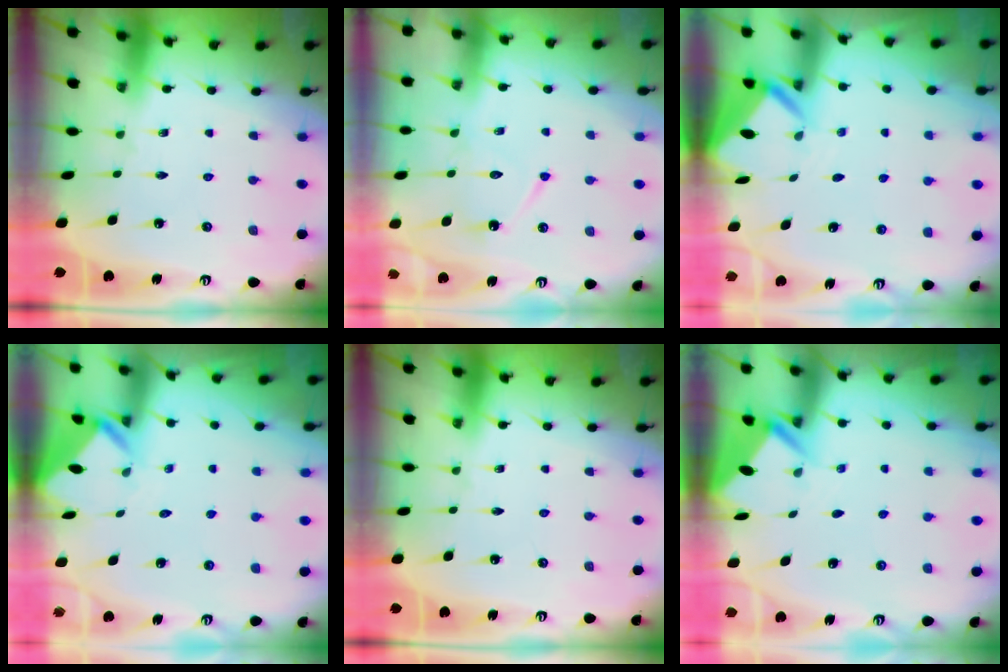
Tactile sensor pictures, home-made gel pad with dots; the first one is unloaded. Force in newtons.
{"total": 10.8, "press": 10.8, "slide": 0.8}
{"total": 3.3, "press": 3.3, "slide": 0.3}
{"total": 3.1, "press": 3.1, "slide": 0.3}
{"total": 0.0}
{"total": 2.8, "press": 2.8, "slide": 0.4}